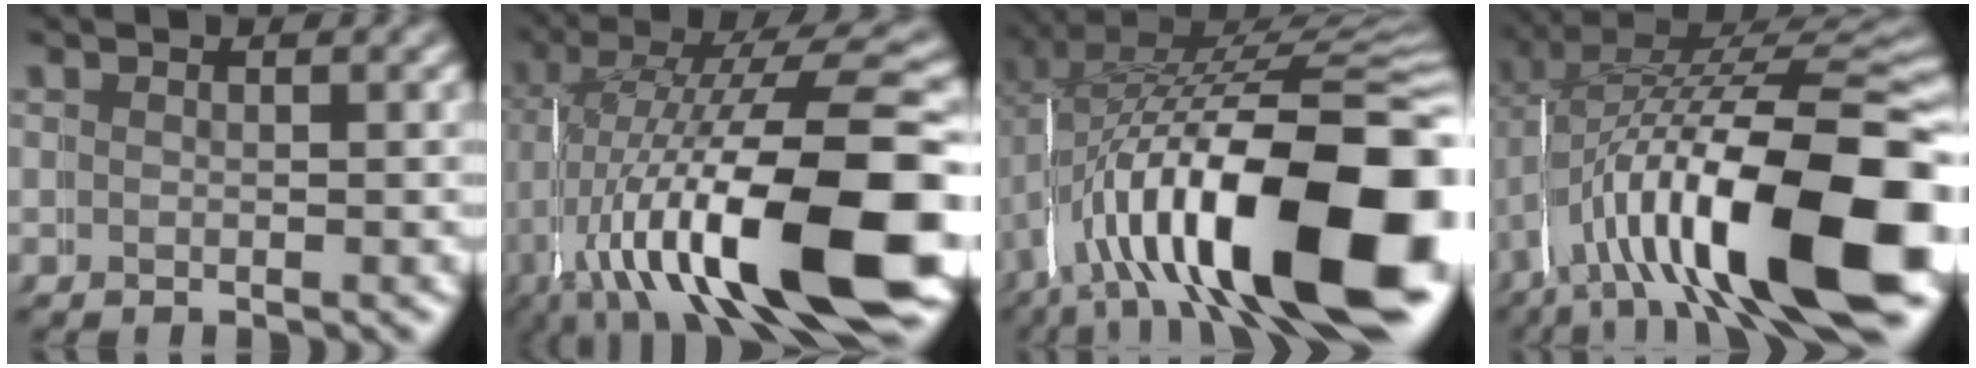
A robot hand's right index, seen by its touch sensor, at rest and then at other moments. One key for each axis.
{"total": 14.7, "fx": -2.3, "fy": 5.6, "fz": 13.4, "tx": -0.217, "ty": -0.012, "tz": -0.023}
{"total": 18.5, "fx": -5.1, "fy": 8.1, "fz": 15.8, "tx": -0.246, "ty": -0.031, "tz": -0.057}
{"total": 17.1, "fx": -4.7, "fy": 7.8, "fz": 14.5, "tx": -0.231, "ty": -0.039, "tz": -0.052}